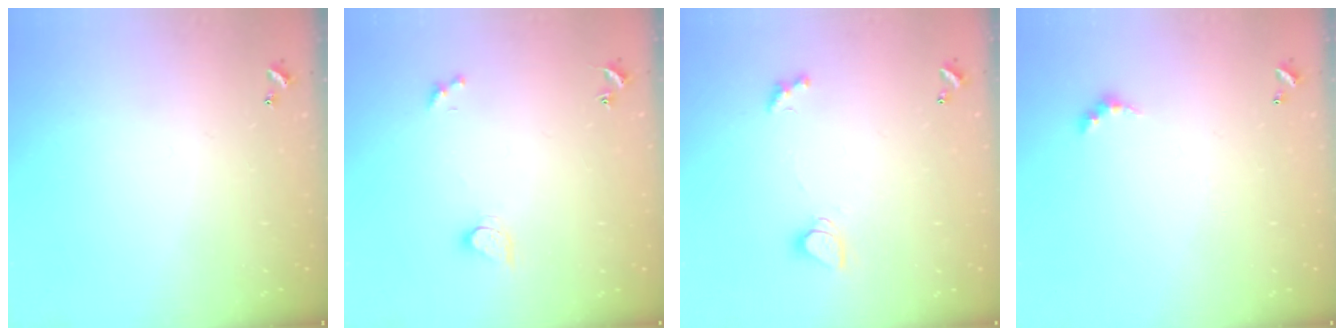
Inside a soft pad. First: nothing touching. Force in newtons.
{"total": 2.9, "press": 2.9, "slide": 0.5}
{"total": 1.6, "press": 1.6, "slide": 0.2}
{"total": 2.4, "press": 2.4, "slide": 0.5}